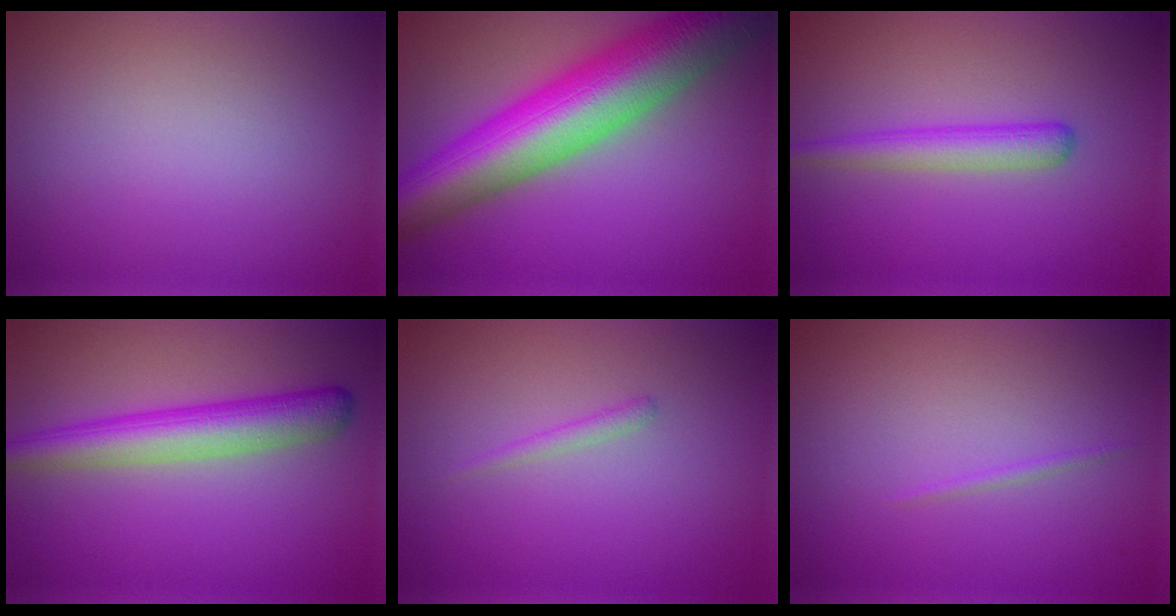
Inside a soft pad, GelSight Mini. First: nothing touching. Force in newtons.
{"total": 13.6, "press": 13.6, "slide": 0.5}
{"total": 2.7, "press": 2.7, "slide": 0.1}
{"total": 5.2, "press": 5.2, "slide": 0.2}
{"total": 0.8, "press": 0.8, "slide": 0.1}
{"total": 0.6, "press": 0.6, "slide": 0.1}